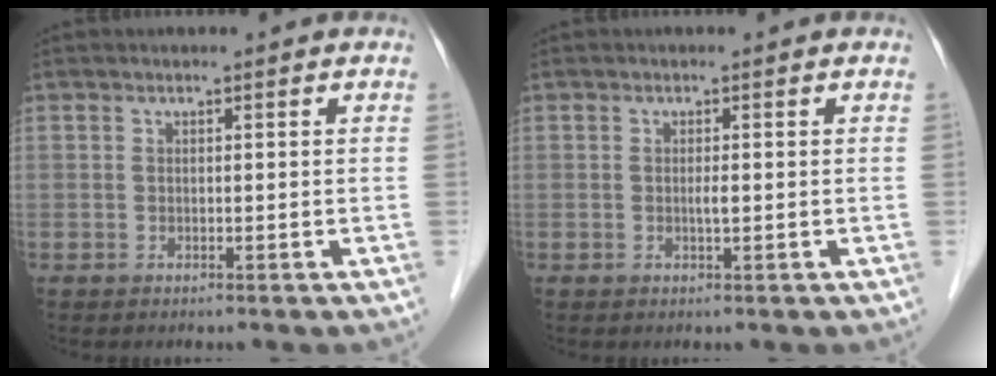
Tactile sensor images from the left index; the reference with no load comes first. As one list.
[{"total": 0.9, "force": [-0.2, 0.0, 0.8], "torque": [-0.018, -0.005, -0.004]}]